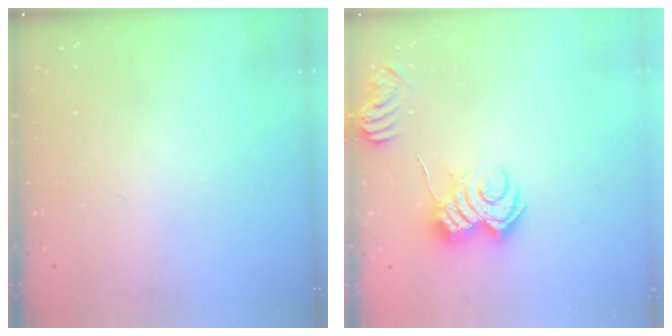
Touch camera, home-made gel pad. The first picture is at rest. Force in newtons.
{"total": 6.5, "press": 6.5, "slide": 0.4}